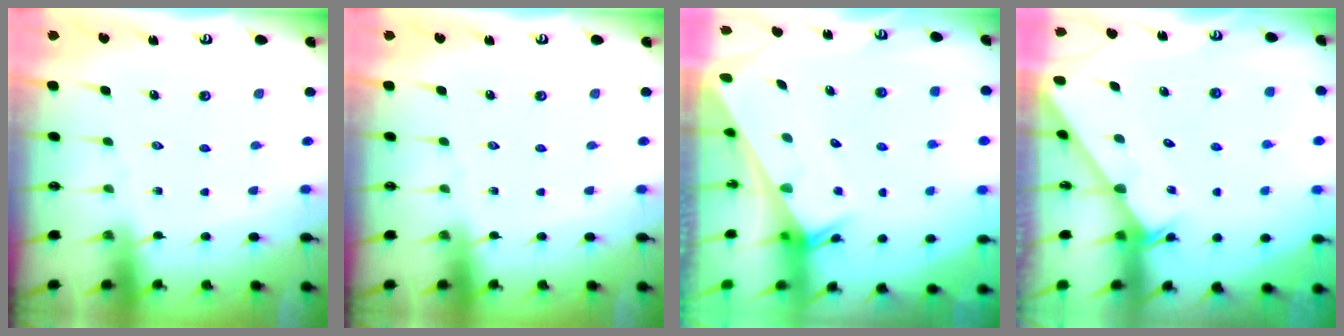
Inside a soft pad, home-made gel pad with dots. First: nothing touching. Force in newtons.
{"total": 0.0}
{"total": 2.5, "press": 2.5, "slide": 0.1}
{"total": 1.9, "press": 1.9, "slide": 0.1}